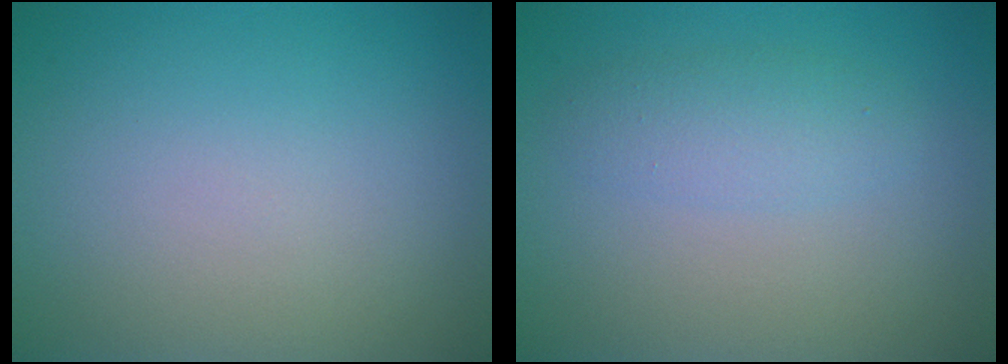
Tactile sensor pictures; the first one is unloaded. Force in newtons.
{"total": 2.3, "press": 2.3, "slide": 0.0}